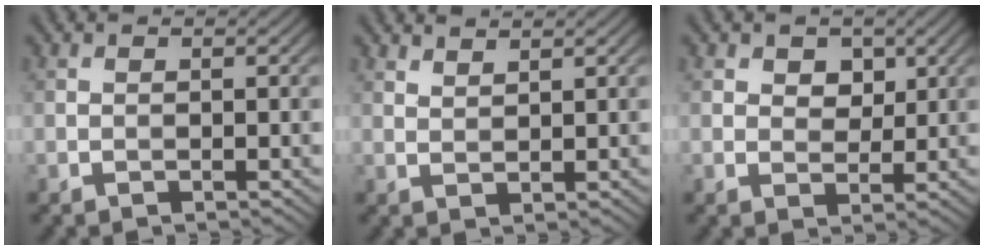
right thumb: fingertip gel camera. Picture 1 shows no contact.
{"total": 1.8, "force": [1.7, 0.3, 0.7], "torque": [-0.015, -0.003, 0.038]}
{"total": 3.5, "force": [1.6, 2.5, 1.8], "torque": [-0.035, -0.005, 0.019]}